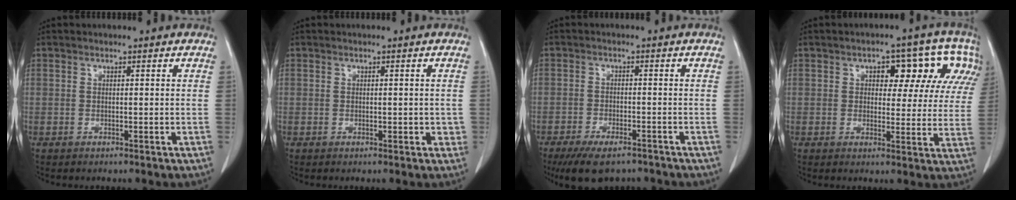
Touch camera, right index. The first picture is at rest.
{"total": 1.8, "force": [-0.1, 1.1, 1.4], "torque": [-0.015, 0.004, 0.000]}
{"total": 9.0, "force": [-7.0, 3.3, 4.6], "torque": [-0.071, -0.008, -0.107]}
{"total": 11.7, "force": [4.4, 5.6, 9.3], "torque": [-0.094, 0.036, 0.050]}